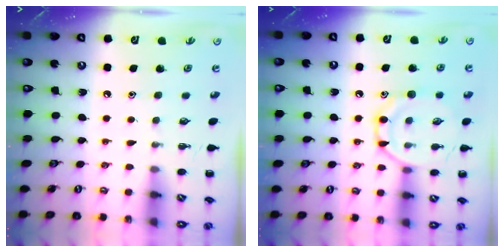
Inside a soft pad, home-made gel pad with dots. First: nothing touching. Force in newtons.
{"total": 11.7, "press": 11.7, "slide": 0.7}